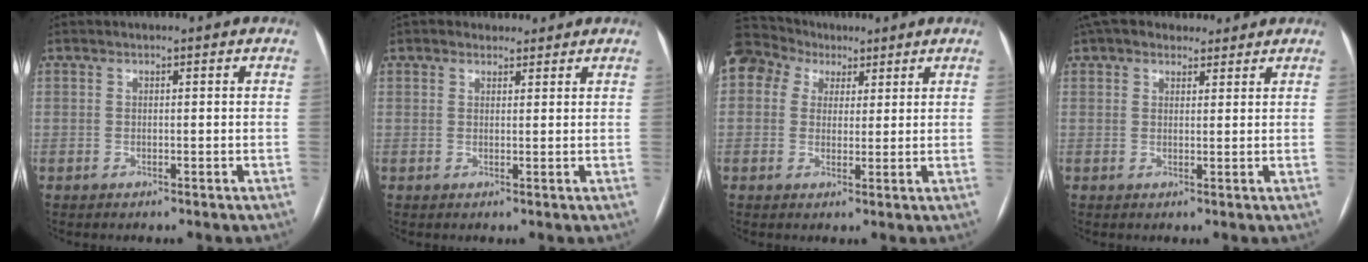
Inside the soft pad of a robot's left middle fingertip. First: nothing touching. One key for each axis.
{"total": 2.4, "fx": 2.0, "fy": 1.3, "fz": -0.1, "tx": 0.007, "ty": 0.014, "tz": 0.027}
{"total": 13.6, "fx": 7.4, "fy": 10.2, "fz": 5.1, "tx": -0.153, "ty": 0.077, "tz": 0.138}
{"total": 7.5, "fx": 6.2, "fy": 3.6, "fz": 2.1, "tx": -0.027, "ty": 0.037, "tz": 0.095}